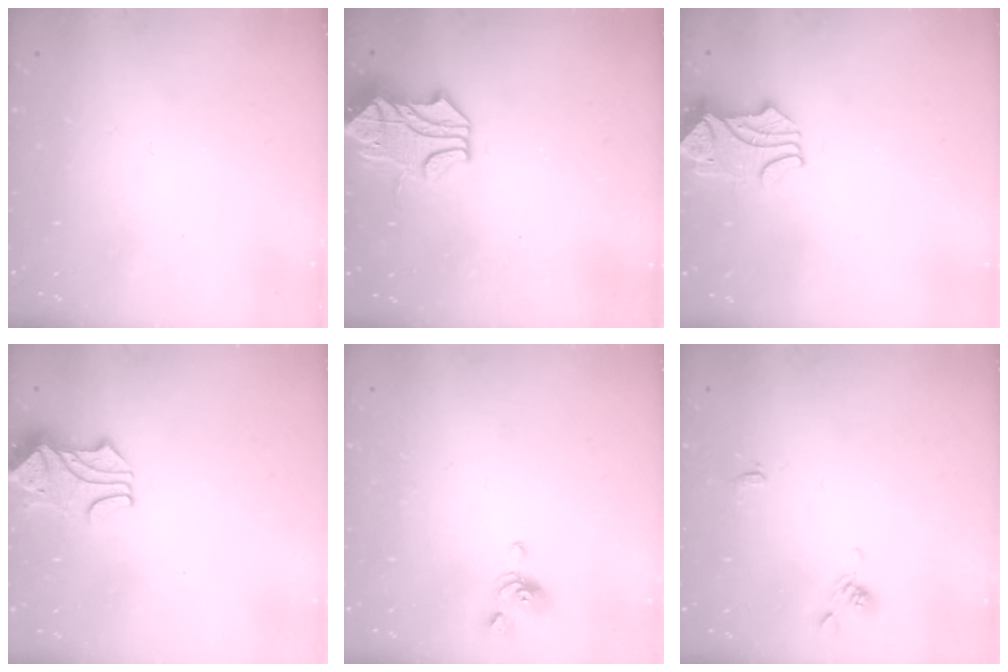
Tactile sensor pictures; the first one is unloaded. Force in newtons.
{"total": 2.1, "press": 1.5, "slide": 1.5}
{"total": 2.0, "press": 1.8, "slide": 1.0}
{"total": 1.6, "press": 1.2, "slide": 1.0}
{"total": 3.5, "press": 3.5, "slide": 0.6}
{"total": 1.1, "press": 1.0, "slide": 0.4}